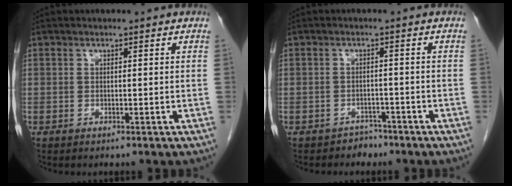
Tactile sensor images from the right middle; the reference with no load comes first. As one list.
[{"total": 2.2, "force": [-1.8, 1.4, -0.1], "torque": [-0.003, 0.007, -0.027]}]